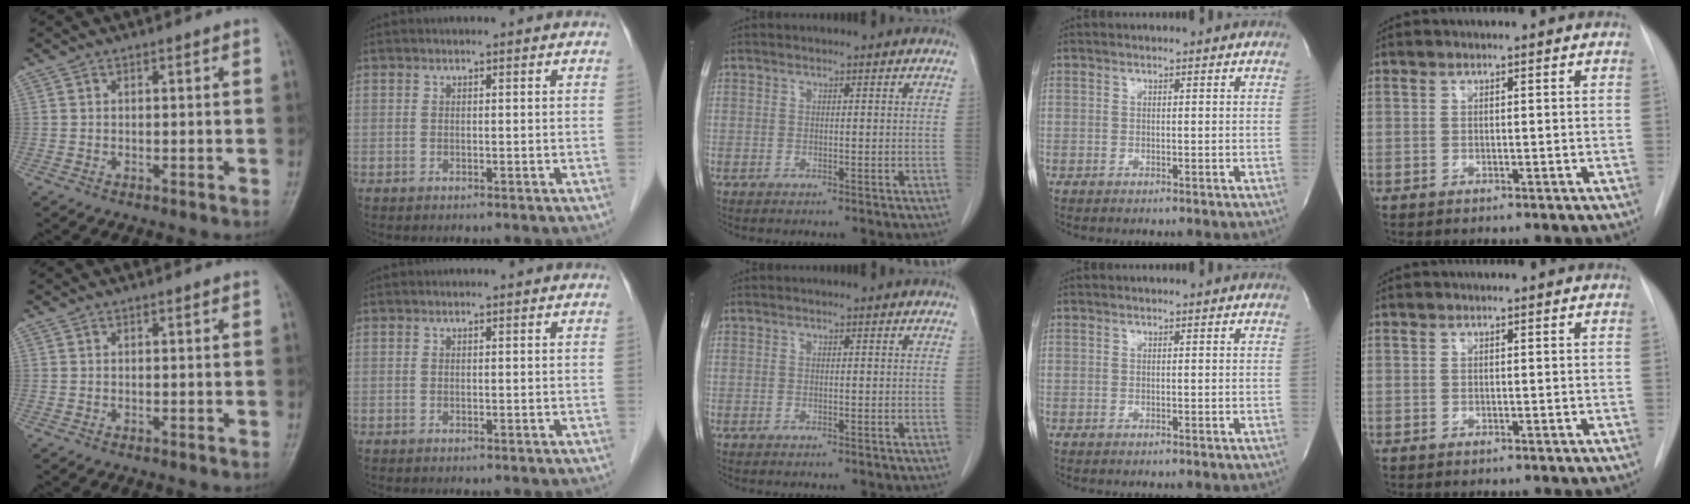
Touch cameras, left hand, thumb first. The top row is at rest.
{}